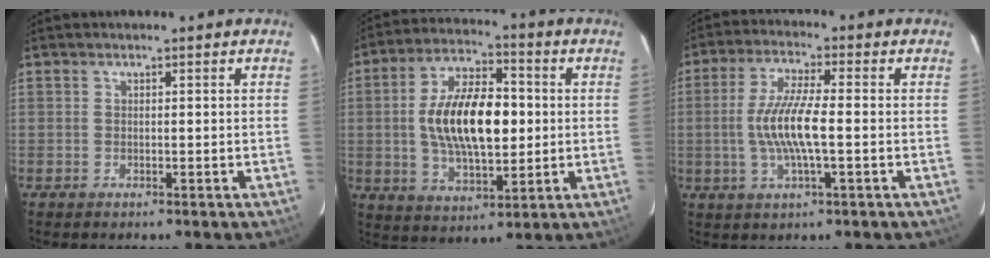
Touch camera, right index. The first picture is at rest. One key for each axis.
{"total": 16.2, "fx": 0.3, "fy": 7.6, "fz": 14.3, "tx": -0.261, "ty": 0.014, "tz": 0.009}
{"total": 9.7, "fx": -1.3, "fy": 1.5, "fz": 9.5, "tx": -0.189, "ty": -0.002, "tz": -0.025}